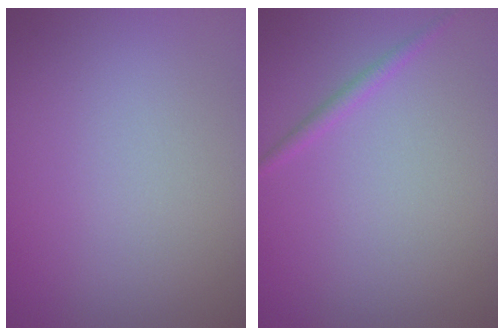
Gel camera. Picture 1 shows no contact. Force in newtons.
{"total": 1.1, "press": 1.1, "slide": 0.0}